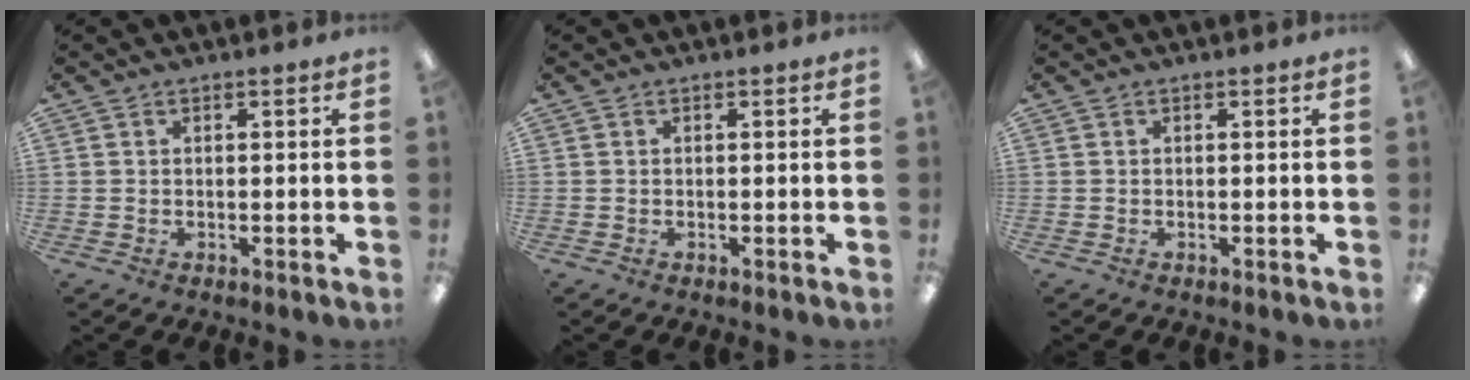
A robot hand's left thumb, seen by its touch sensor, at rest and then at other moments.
{"total": 0.0}
{"total": 0.0}